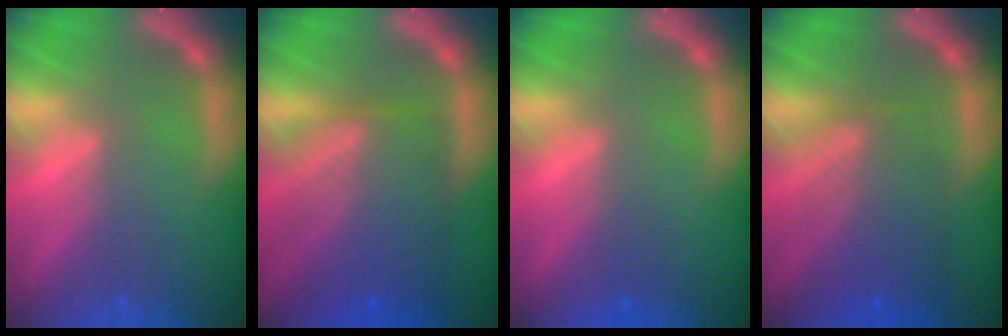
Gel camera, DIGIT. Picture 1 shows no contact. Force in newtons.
{"total": 9.0}
{"total": 0.9}
{"total": 6.5}